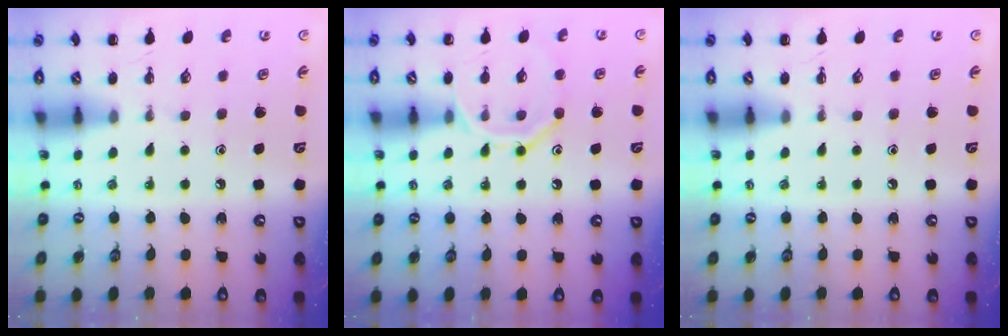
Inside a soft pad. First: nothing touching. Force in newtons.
{"total": 11.3, "press": 11.3, "slide": 0.8}
{"total": 0.0}